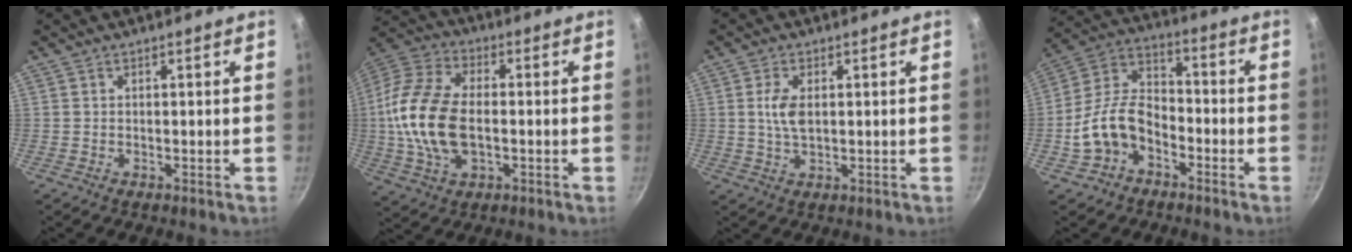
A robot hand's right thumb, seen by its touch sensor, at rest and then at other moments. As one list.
[{"total": 17.1, "force": [-1.0, 10.1, 13.7], "torque": [-0.269, 0.023, -0.032]}, {"total": 4.8, "force": [0.7, 2.6, 4.0], "torque": [-0.078, -0.001, 0.014]}, {"total": 12.2, "force": [-4.8, 8.1, 7.7], "torque": [-0.123, 0.055, -0.103]}]